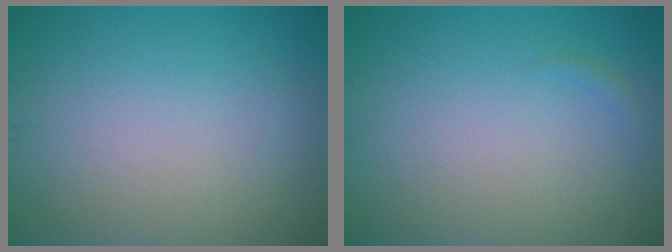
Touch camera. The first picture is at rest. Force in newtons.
{"total": 0.5, "press": 0.5, "slide": 0.1}